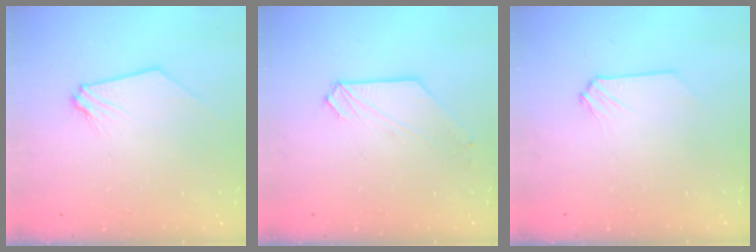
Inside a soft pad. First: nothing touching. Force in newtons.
{"total": 1.8, "press": 1.8, "slide": 0.1}
{"total": 0.0}